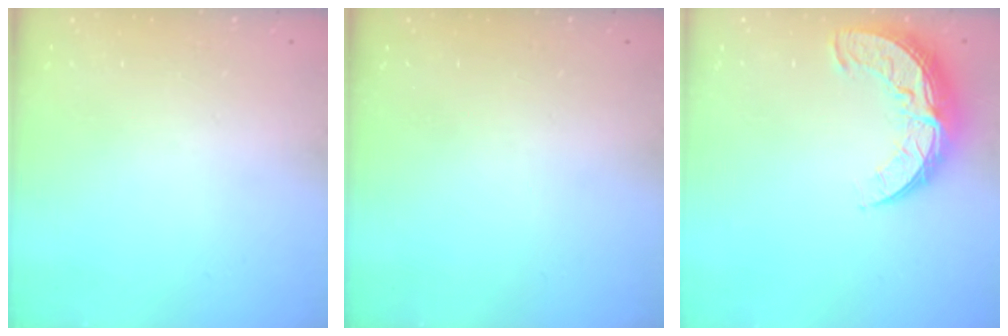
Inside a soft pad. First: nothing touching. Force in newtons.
{"total": 0.0}
{"total": 11.4, "press": 11.3, "slide": 0.8}